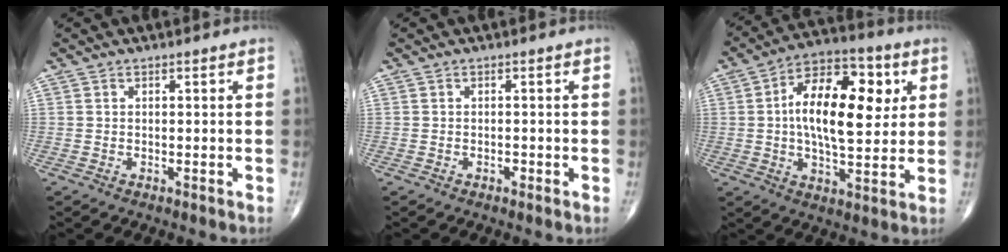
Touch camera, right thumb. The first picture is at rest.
{"total": 0.7, "force": [-0.4, 0.4, 0.5], "torque": [-0.007, 0.001, -0.008]}
{"total": 18.1, "force": [3.2, 8.9, 15.4], "torque": [-0.228, 0.008, 0.044]}